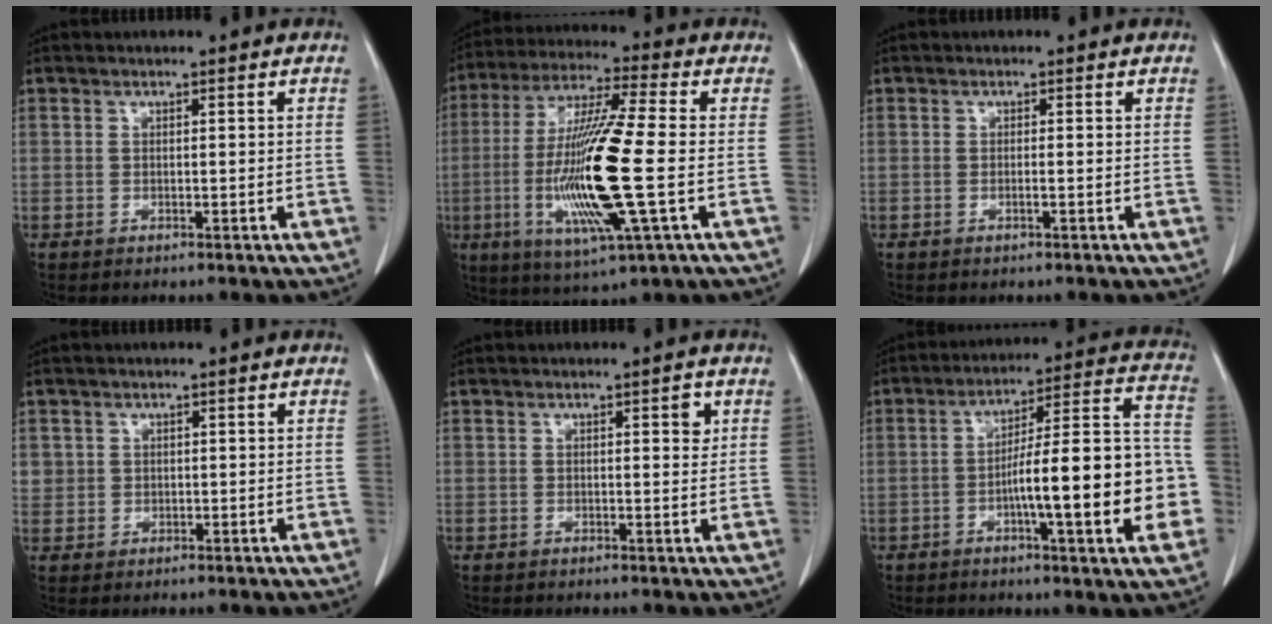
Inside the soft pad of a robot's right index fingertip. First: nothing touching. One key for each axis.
{"total": 18.0, "fx": -3.1, "fy": 0.9, "fz": 17.7, "tx": -0.363, "ty": -0.015, "tz": -0.060}
{"total": 0.6, "fx": -0.3, "fy": -0.1, "fz": 0.5, "tx": -0.008, "ty": 0.001, "tz": -0.005}
{"total": 2.3, "fx": 0.7, "fy": 2.2, "fz": 0.2, "tx": 0.011, "ty": 0.006, "tz": 0.013}
{"total": 1.8, "fx": 0.7, "fy": 0.6, "fz": 1.5, "tx": -0.018, "ty": -0.001, "tz": 0.008}
{"total": 18.5, "fx": -4.5, "fy": 2.2, "fz": 17.8, "tx": -0.224, "ty": 0.028, "tz": -0.062}